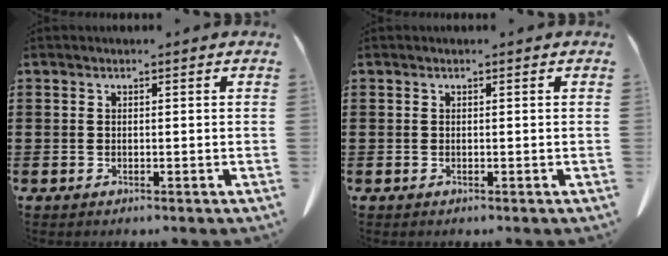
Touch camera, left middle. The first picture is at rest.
{"total": 0.0}